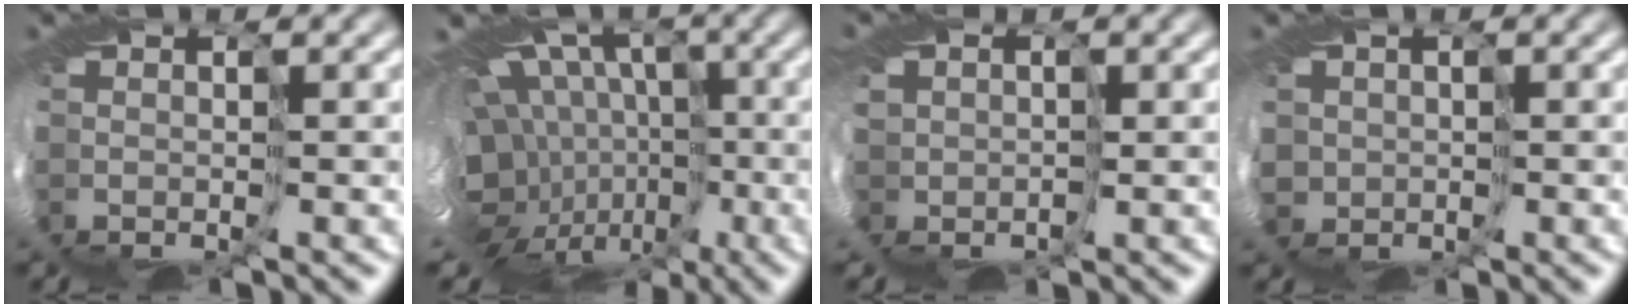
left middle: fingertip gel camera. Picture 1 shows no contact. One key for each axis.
{"total": 14.5, "fx": -0.8, "fy": 11.6, "fz": 8.6, "tx": -0.172, "ty": -0.021, "tz": -0.008}
{"total": 6.0, "fx": -0.2, "fy": 5.8, "fz": 1.6, "tx": -0.065, "ty": -0.012, "tz": -0.013}
{"total": 4.3, "fx": -0.4, "fy": 4.3, "fz": 0.7, "tx": -0.033, "ty": -0.023, "tz": 0.005}